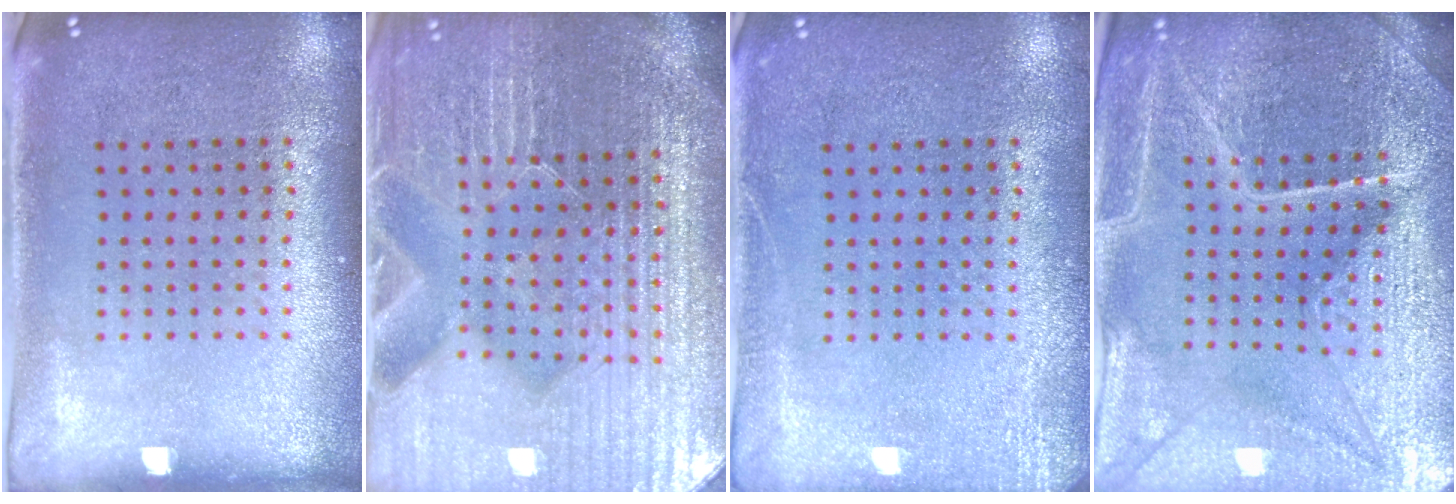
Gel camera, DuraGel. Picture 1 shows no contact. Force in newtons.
{"total": 6.0, "press": 5.5, "slide": 2.5}
{"total": 2.5, "press": 2.4, "slide": 0.3}
{"total": 5.2, "press": 4.9, "slide": 2.0}